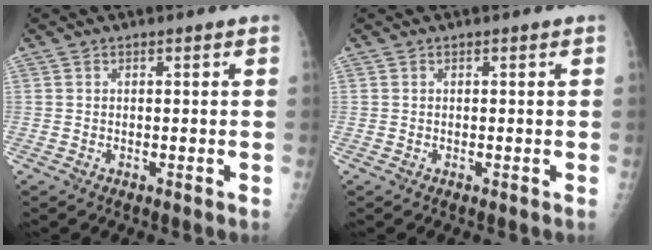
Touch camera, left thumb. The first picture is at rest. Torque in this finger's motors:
{"motor_torque": [0.00, 0.00, -0.02, 0.02, 0.00]}